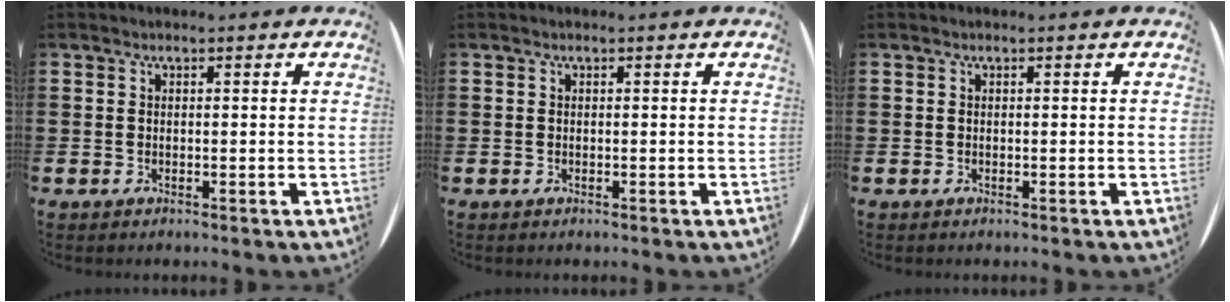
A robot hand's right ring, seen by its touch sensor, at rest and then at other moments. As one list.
[{"total": 0.0}, {"total": 0.0}]